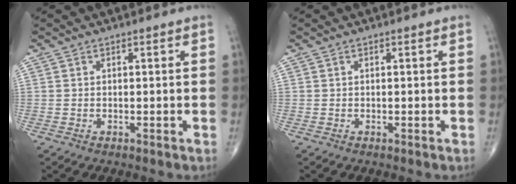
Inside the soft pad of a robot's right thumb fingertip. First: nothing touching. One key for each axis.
{"total": 0.0}